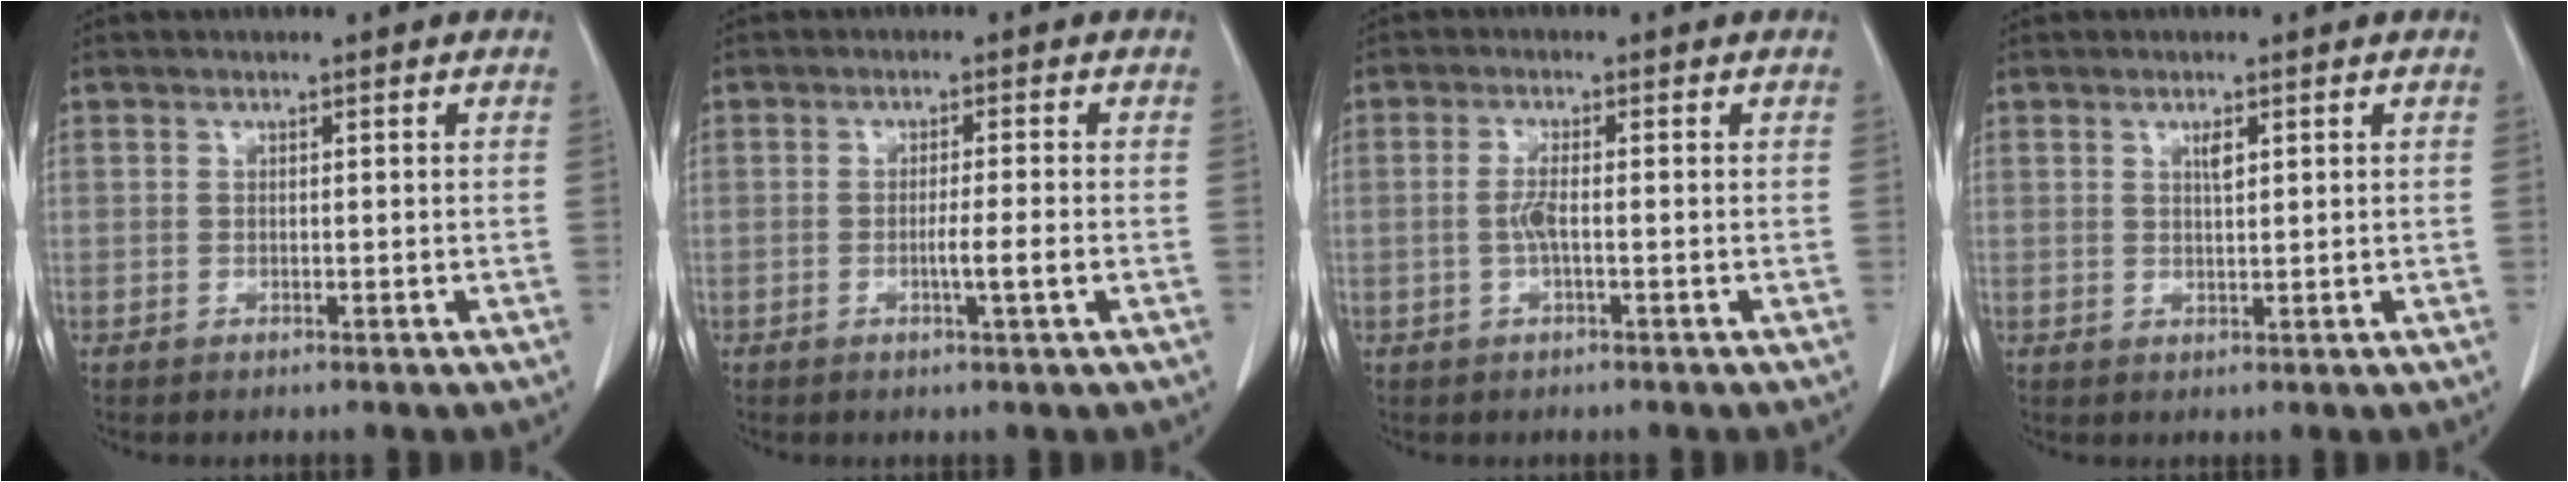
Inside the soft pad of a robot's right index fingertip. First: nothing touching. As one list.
[{"total": 3.2, "force": [-1.0, -0.5, 3.0], "torque": [-0.052, -0.005, -0.017]}, {"total": 2.5, "force": [-0.4, 0.2, 2.4], "torque": [-0.055, 0.000, -0.010]}, {"total": 1.6, "force": [0.7, 0.3, 1.3], "torque": [-0.025, -0.002, 0.013]}]